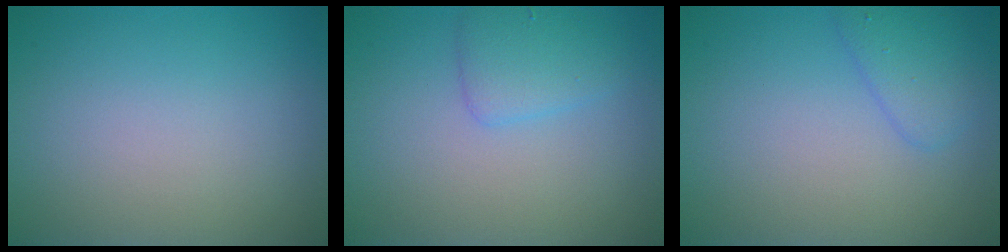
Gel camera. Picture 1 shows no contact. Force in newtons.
{"total": 2.4, "press": 2.4, "slide": 0.0}
{"total": 2.2, "press": 2.2, "slide": 0.1}